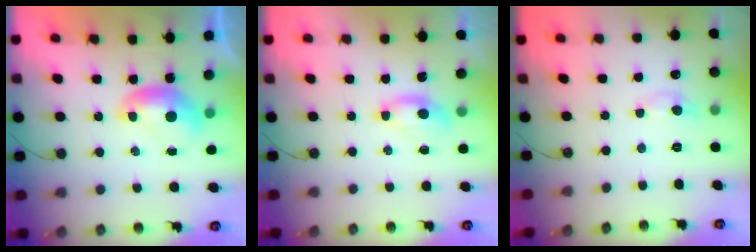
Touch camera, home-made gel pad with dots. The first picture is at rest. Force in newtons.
{"total": 1.2, "press": 1.1, "slide": 0.5}
{"total": 1.7, "press": 1.7, "slide": 0.2}